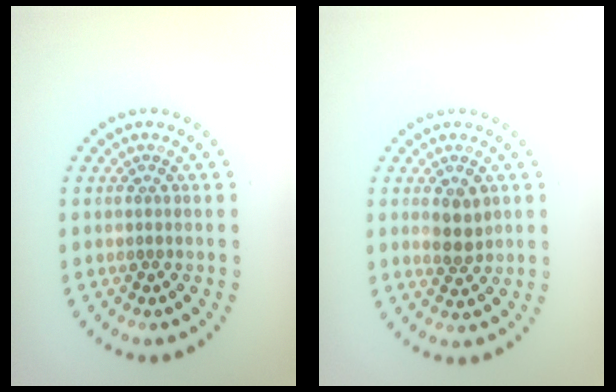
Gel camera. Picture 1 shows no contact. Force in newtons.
{"total": 2.5, "press": 2.4, "slide": 0.8}